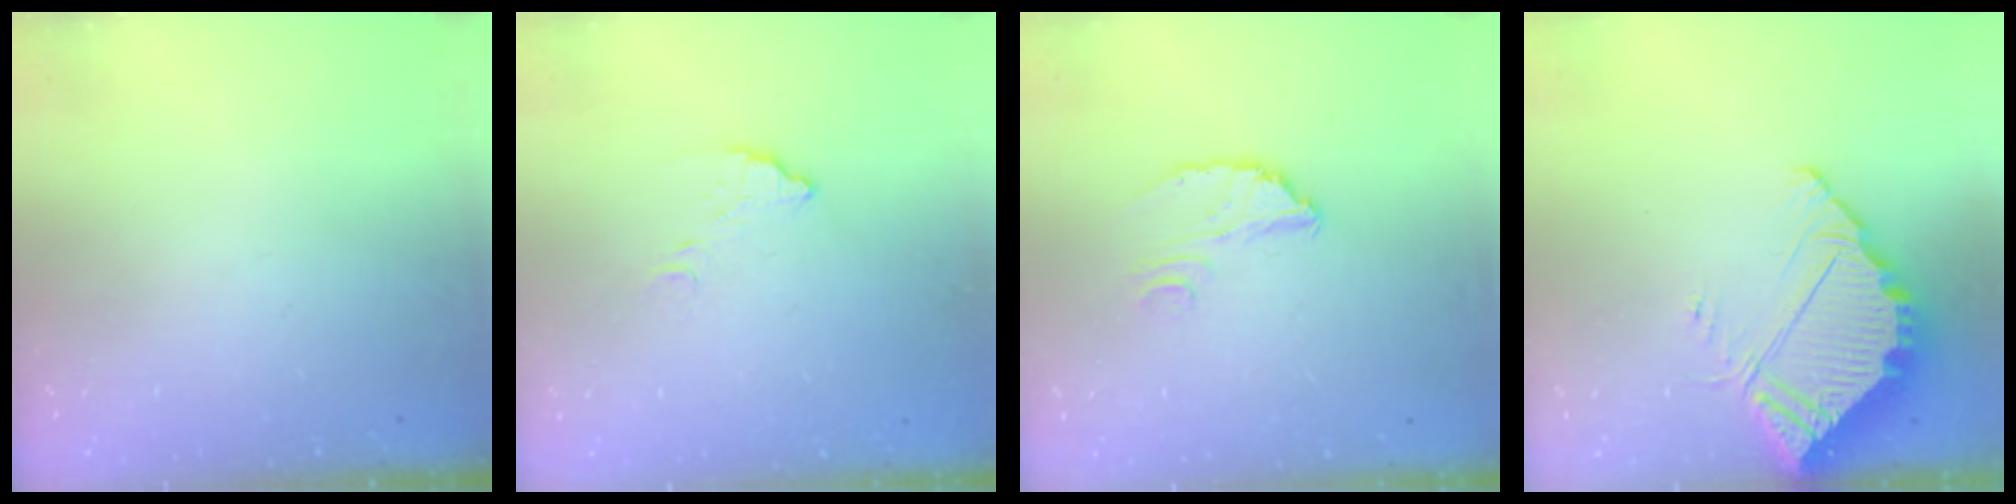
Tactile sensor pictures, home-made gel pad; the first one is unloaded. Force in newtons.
{"total": 6.0, "press": 6.0, "slide": 0.4}
{"total": 2.9, "press": 2.9, "slide": 0.2}
{"total": 5.9, "press": 5.9, "slide": 0.2}